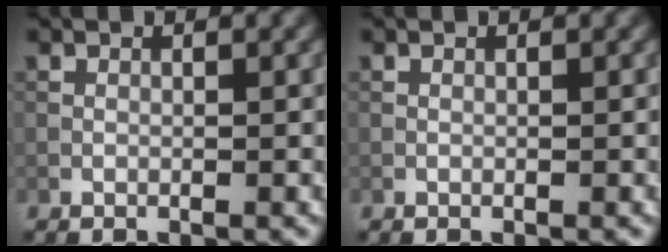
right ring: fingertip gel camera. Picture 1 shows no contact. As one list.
[{"total": 0.0}]